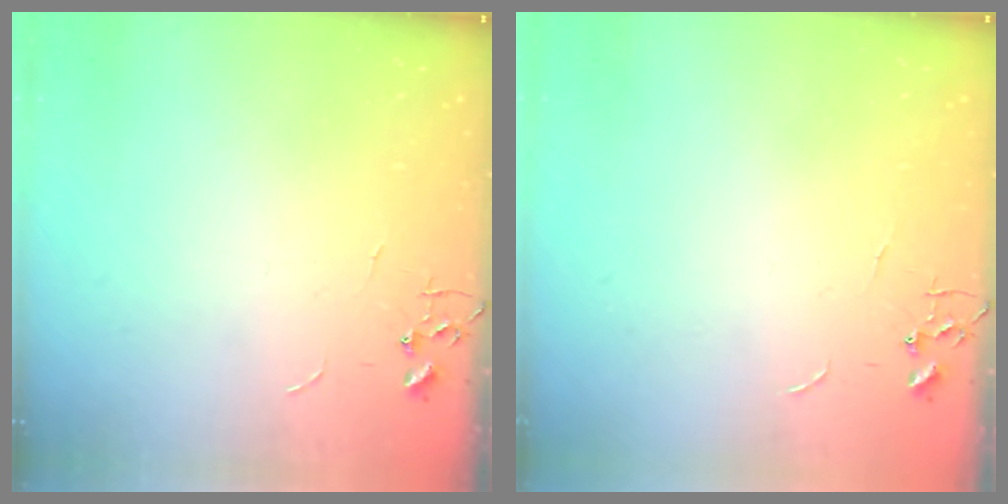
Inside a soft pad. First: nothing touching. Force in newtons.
{"total": 0.0}